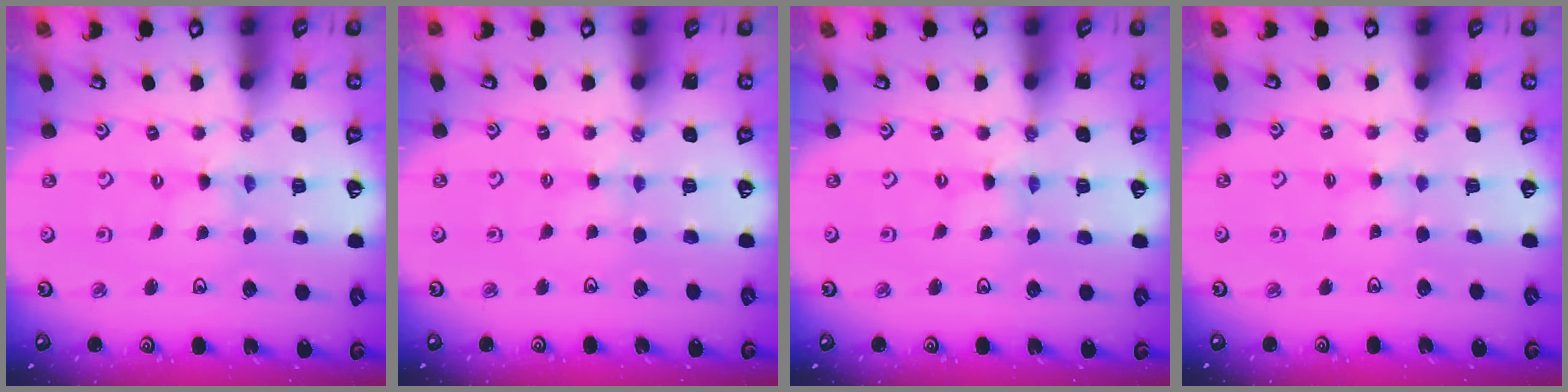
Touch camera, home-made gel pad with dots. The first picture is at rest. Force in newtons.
{"total": 1.5, "press": 1.5, "slide": 0.3}
{"total": 0.0}
{"total": 1.7, "press": 1.6, "slide": 0.4}